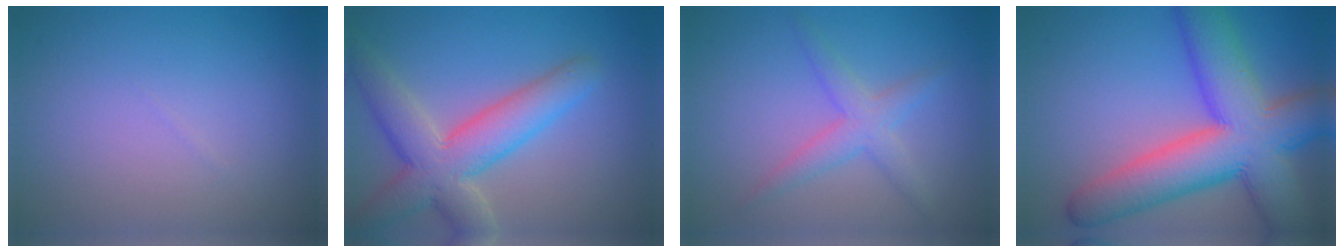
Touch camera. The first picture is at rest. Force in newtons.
{"total": 7.0, "press": 7.0, "slide": 0.4}
{"total": 2.8, "press": 2.8, "slide": 0.2}
{"total": 12.3, "press": 12.3, "slide": 0.5}